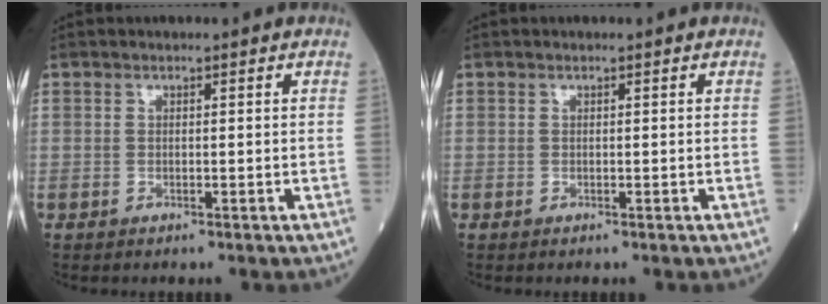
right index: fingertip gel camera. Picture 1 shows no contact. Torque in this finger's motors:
{"motor_torque": [0.00, 0.00, 0.00, 0.00]}